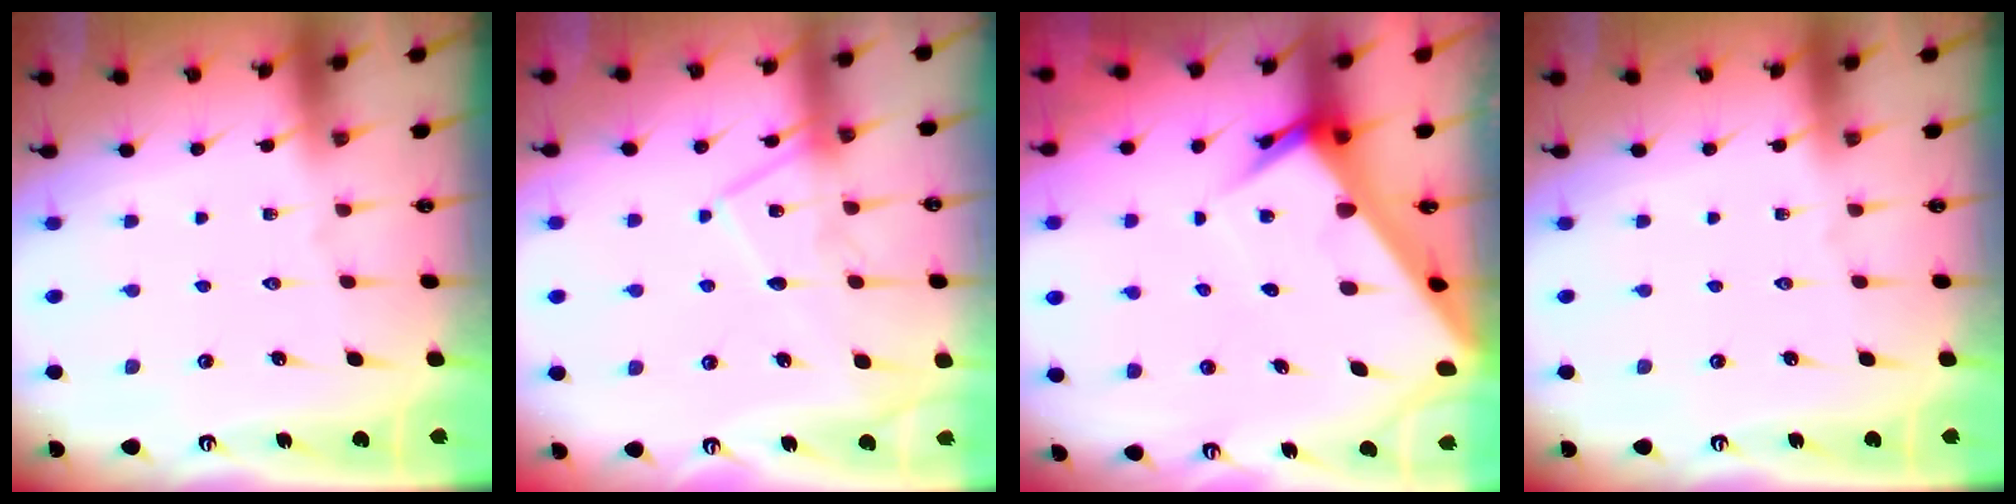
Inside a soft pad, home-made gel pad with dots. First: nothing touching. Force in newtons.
{"total": 12.8, "press": 12.7, "slide": 1.1}
{"total": 8.1, "press": 8.1, "slide": 0.8}
{"total": 0.0}